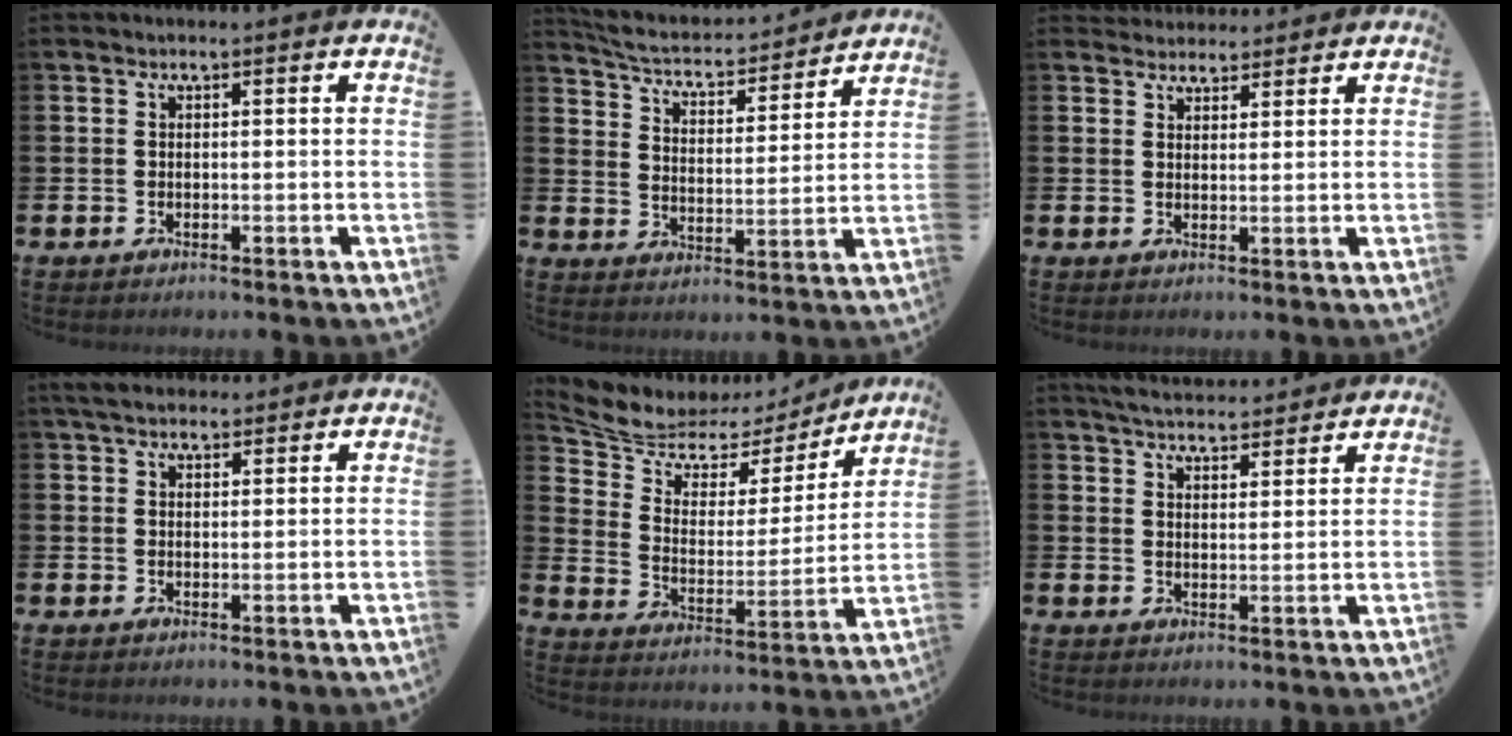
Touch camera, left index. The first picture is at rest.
{"total": 4.9, "force": [4.6, 1.1, 1.2], "torque": [-0.049, -0.043, 0.072]}
{"total": 2.9, "force": [2.8, 0.8, -0.3], "torque": [0.005, -0.013, 0.050]}
{"total": 3.9, "force": [3.5, 1.4, 1.2], "torque": [-0.025, -0.007, 0.063]}
{"total": 7.0, "force": [6.1, 3.3, 1.1], "torque": [-0.064, -0.047, 0.102]}
{"total": 4.9, "force": [4.9, 0.5, 0.5], "torque": [-0.015, -0.032, 0.087]}